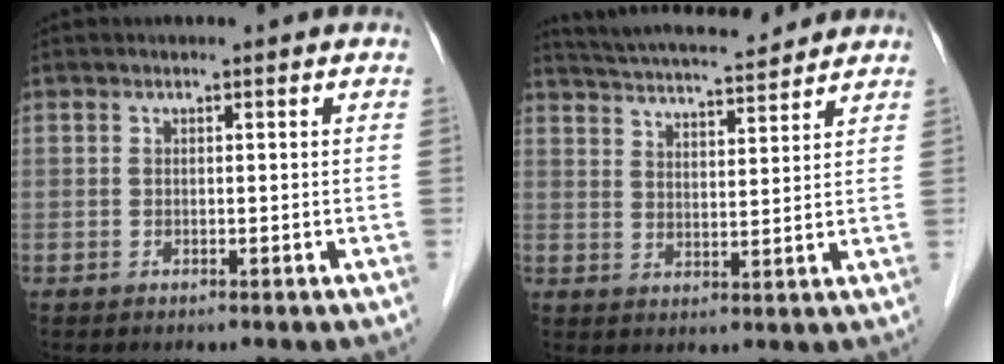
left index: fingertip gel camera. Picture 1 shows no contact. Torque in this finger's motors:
{"motor_torque": [0.78, -0.93, 0.23, 0.02]}